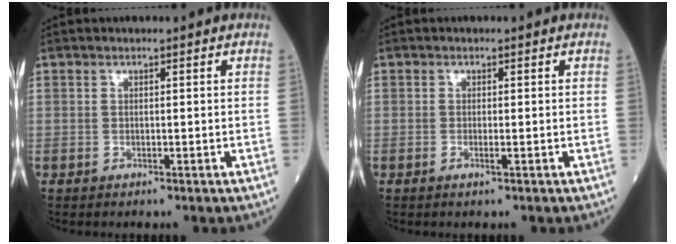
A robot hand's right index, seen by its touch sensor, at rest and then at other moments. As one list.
[{"total": 0.9, "force": [-0.3, -0.1, 0.8], "torque": [-0.016, -0.002, -0.005]}]